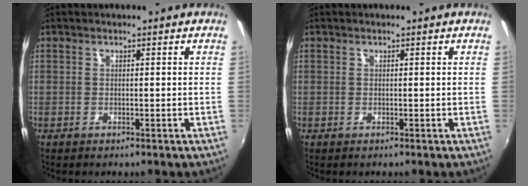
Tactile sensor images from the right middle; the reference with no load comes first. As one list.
[{"total": 0.0}]